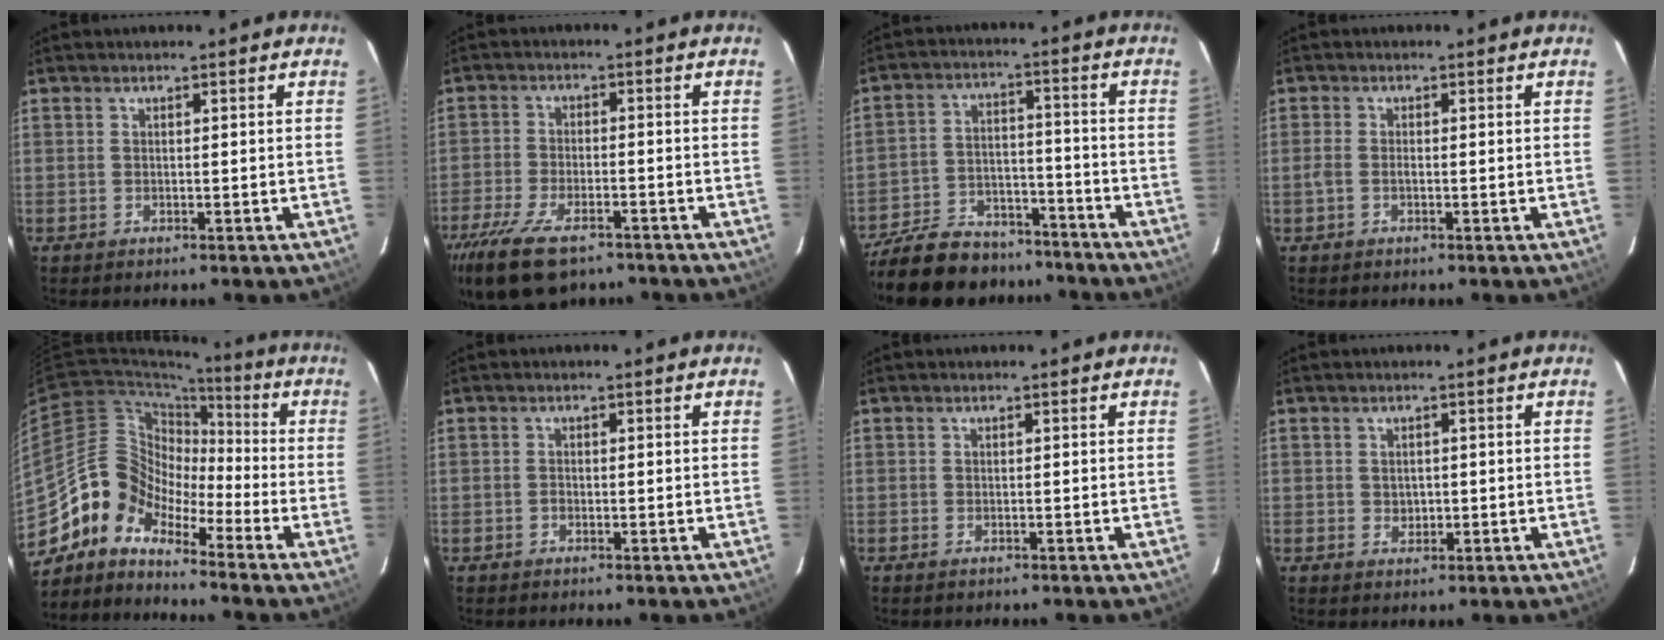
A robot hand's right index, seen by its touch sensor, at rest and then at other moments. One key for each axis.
{"total": 14.1, "fx": -9.9, "fy": 6.0, "fz": 8.1, "tx": -0.189, "ty": -0.032, "tz": -0.176}
{"total": 21.6, "fx": -17.7, "fy": 9.3, "fz": 8.2, "tx": -0.195, "ty": 0.017, "tz": -0.260}
{"total": 1.8, "fx": -0.7, "fy": 0.8, "fz": 1.5, "tx": -0.034, "ty": 0.001, "tz": -0.014}
{"total": 9.6, "fx": -6.8, "fy": 6.4, "fz": 2.1, "tx": -0.038, "ty": 0.039, "tz": -0.159}
{"total": 0.7, "fx": -0.4, "fy": 0.6, "fz": 0.2, "tx": -0.004, "ty": 0.001, "tz": -0.008}
{"total": 0.8, "fx": -0.6, "fy": 0.3, "fz": 0.4, "tx": -0.009, "ty": -0.002, "tz": -0.012}
{"total": 1.9, "fx": -0.1, "fy": 1.7, "fz": 0.8, "tx": -0.011, "ty": 0.002, "tz": 0.001}